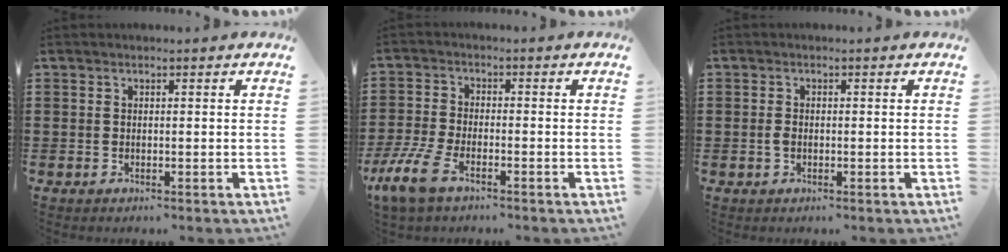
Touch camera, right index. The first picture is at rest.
{"total": 6.1, "force": [-3.9, 1.7, 4.4], "torque": [-0.120, -0.015, -0.080]}
{"total": 1.5, "force": [-0.4, 0.8, 1.1], "torque": [-0.023, 0.002, -0.008]}